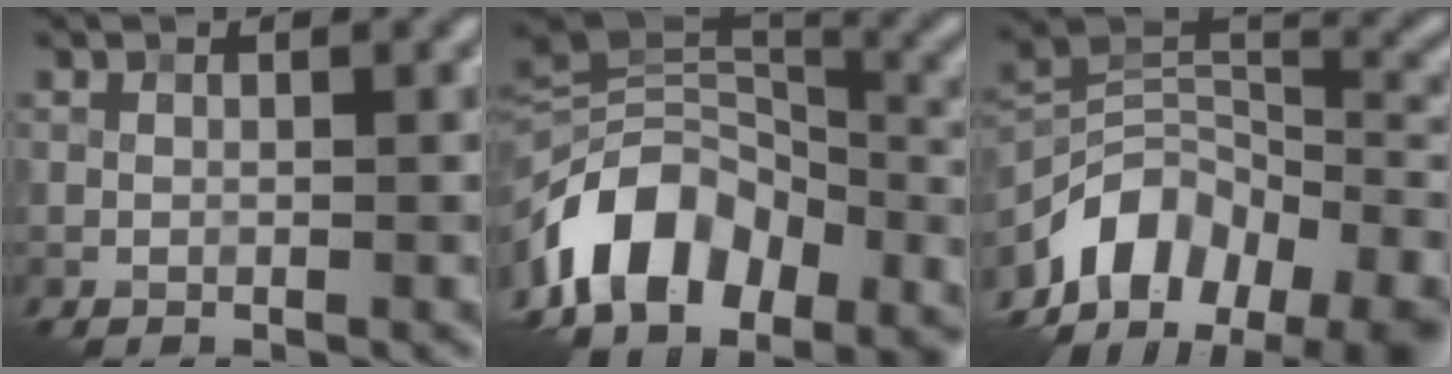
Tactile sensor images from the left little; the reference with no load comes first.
{"total": 12.7, "force": [-7.4, 7.5, 7.0], "torque": [-0.138, 0.017, -0.112]}
{"total": 11.9, "force": [-7.4, 7.0, 6.1], "torque": [-0.111, 0.014, -0.127]}